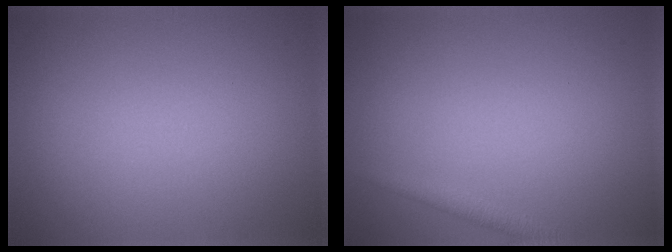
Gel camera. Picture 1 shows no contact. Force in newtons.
{"total": 1.4, "press": 1.4, "slide": 0.0}